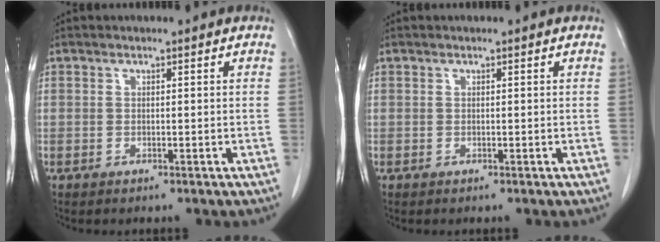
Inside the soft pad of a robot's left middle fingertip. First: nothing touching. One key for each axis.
{"total": 0.0}